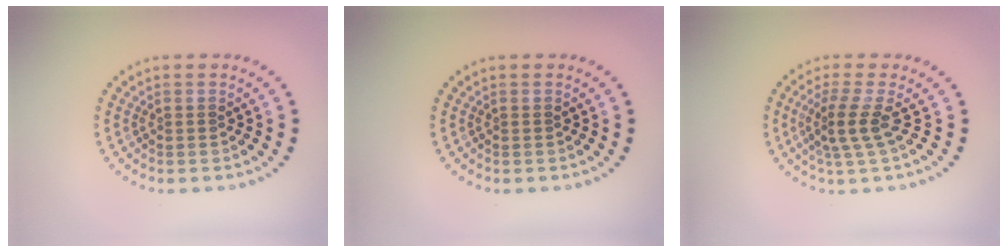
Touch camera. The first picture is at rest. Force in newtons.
{"total": 0.0}
{"total": 2.8, "press": 1.9, "slide": 2.0}